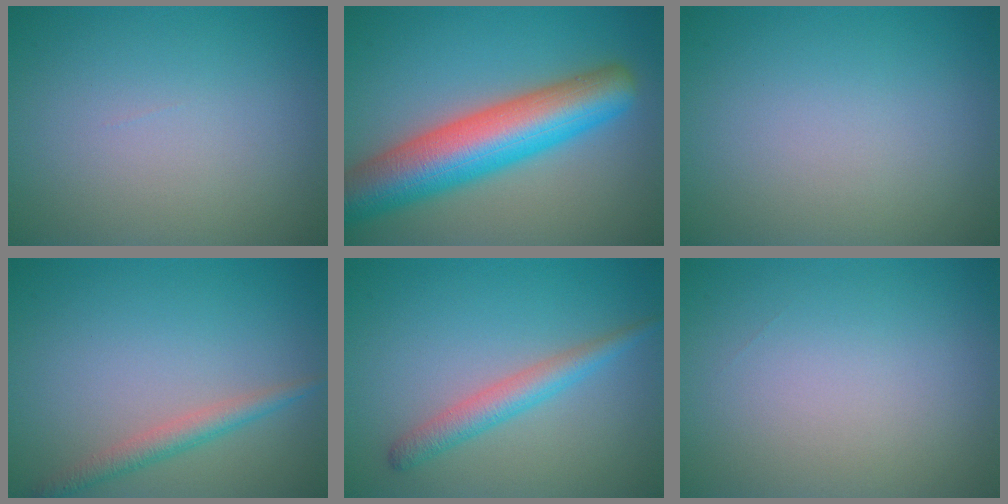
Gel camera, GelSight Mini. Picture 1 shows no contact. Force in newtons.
{"total": 10.2, "press": 10.2, "slide": 0.2}
{"total": 0.0}
{"total": 2.2, "press": 2.2, "slide": 0.1}
{"total": 2.8, "press": 2.8, "slide": 0.0}
{"total": 0.0}